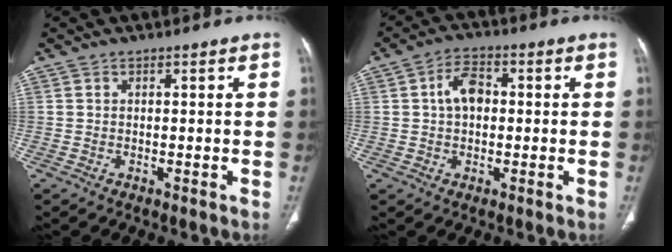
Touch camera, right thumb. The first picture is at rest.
{"total": 5.9, "force": [0.6, 3.8, 4.4], "torque": [-0.070, 0.015, 0.004]}